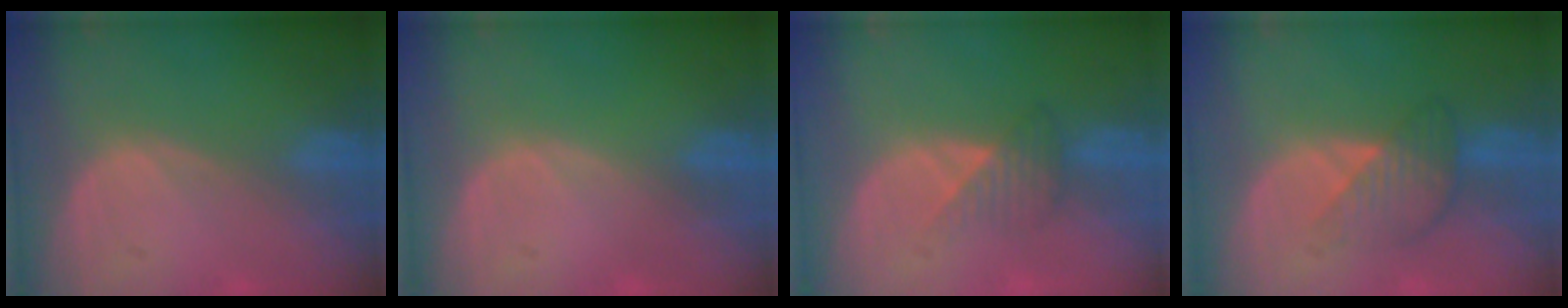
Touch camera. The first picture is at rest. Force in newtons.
{"total": 0.0}
{"total": 3.2, "press": 3.0, "slide": 1.1}
{"total": 4.6, "press": 4.6, "slide": 0.1}